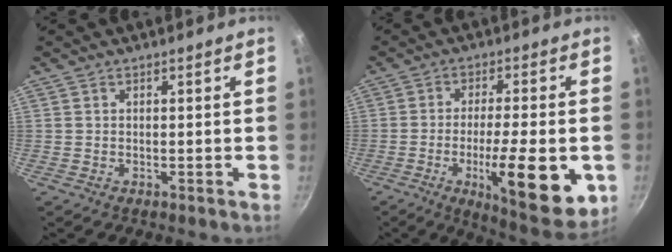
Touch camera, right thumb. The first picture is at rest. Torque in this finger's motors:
{"motor_torque": [0.02, 0.75, 1.78, -0.50, 0.13]}